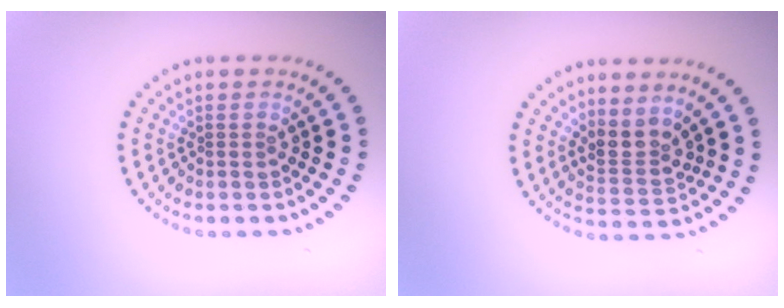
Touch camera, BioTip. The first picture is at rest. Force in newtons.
{"total": 2.6, "press": 1.9, "slide": 1.8}